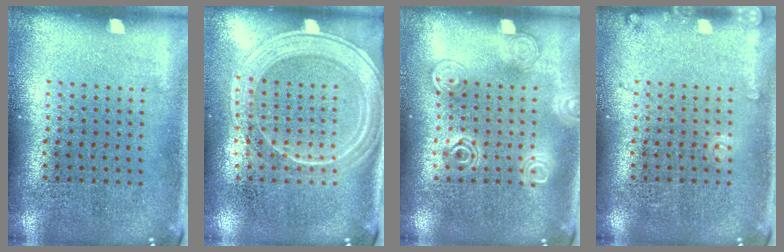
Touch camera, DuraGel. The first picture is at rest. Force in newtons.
{"total": 2.1, "press": 1.9, "slide": 0.9}
{"total": 1.3, "press": 1.3, "slide": 0.2}
{"total": 1.0, "press": 1.0, "slide": 0.1}